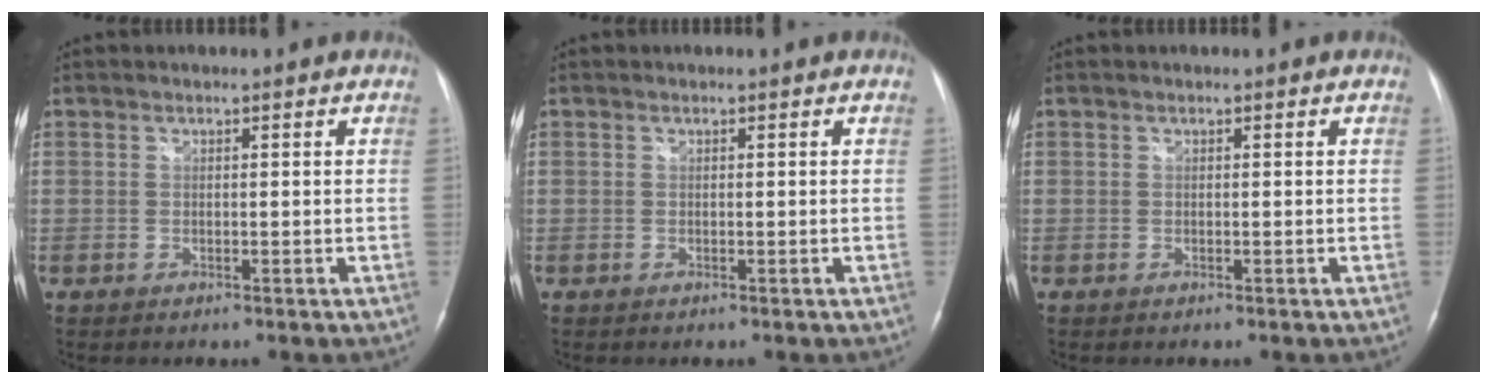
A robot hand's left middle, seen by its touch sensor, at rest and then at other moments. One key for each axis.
{"total": 0.0}
{"total": 0.0}